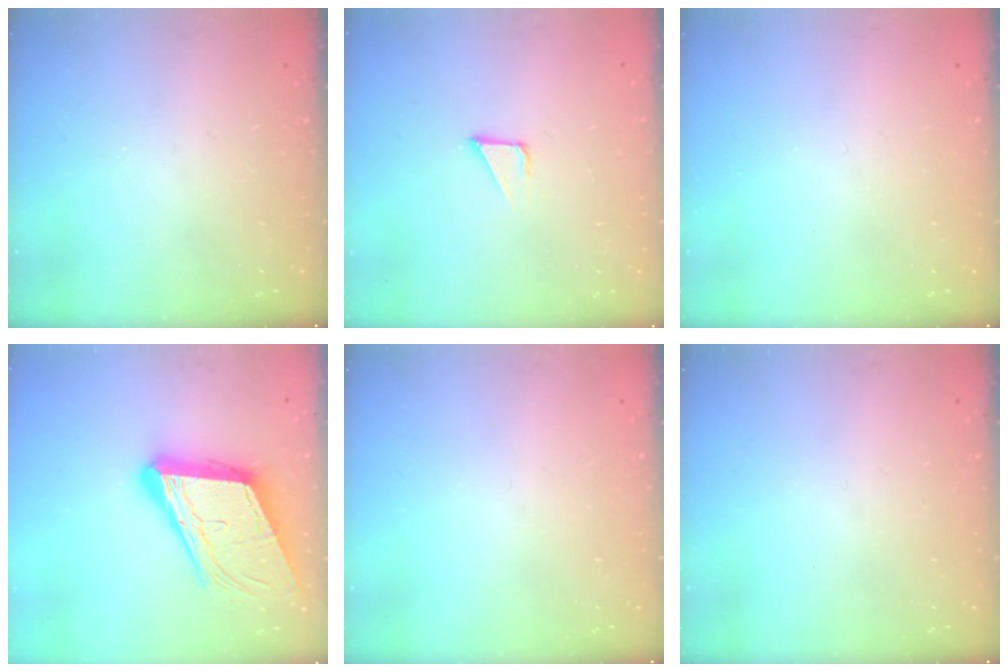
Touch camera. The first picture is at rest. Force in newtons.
{"total": 2.1, "press": 2.1, "slide": 0.1}
{"total": 0.0}
{"total": 20.4, "press": 20.0, "slide": 3.9}
{"total": 0.0}
{"total": 0.0}